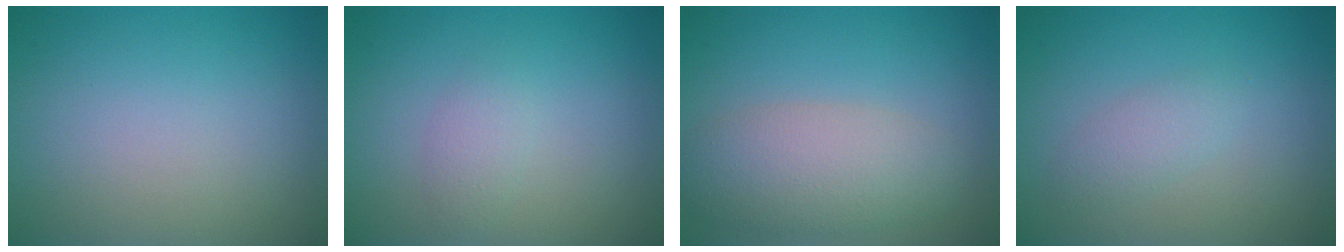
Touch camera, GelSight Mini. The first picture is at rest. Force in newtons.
{"total": 1.4, "press": 1.4, "slide": 0.1}
{"total": 5.0, "press": 5.0, "slide": 0.3}
{"total": 1.7, "press": 1.6, "slide": 0.1}